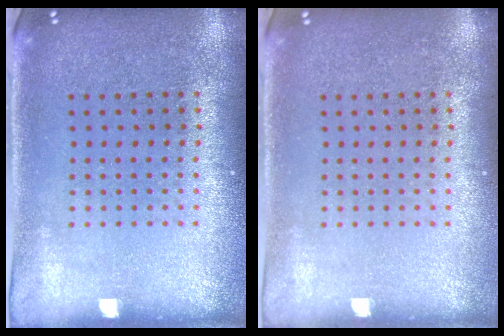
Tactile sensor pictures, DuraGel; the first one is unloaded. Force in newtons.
{"total": 0.0}